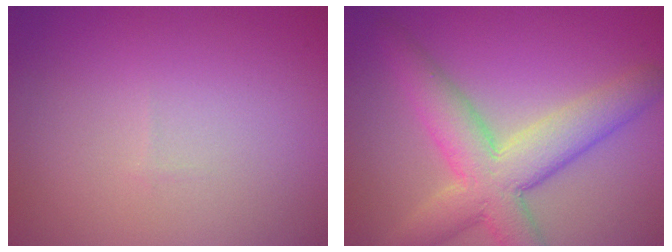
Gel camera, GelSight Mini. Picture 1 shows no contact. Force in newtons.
{"total": 7.5, "press": 7.5, "slide": 0.6}